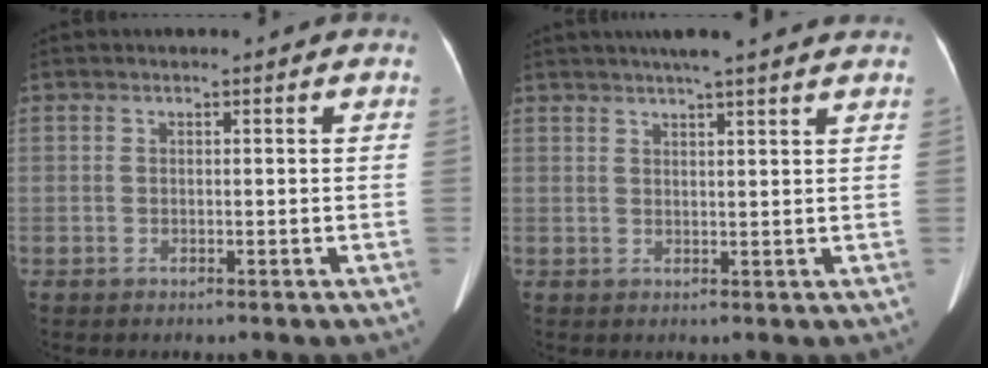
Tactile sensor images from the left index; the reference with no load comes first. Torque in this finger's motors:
{"motor_torque": [0.85, -1.17, 0.07, 0.06]}